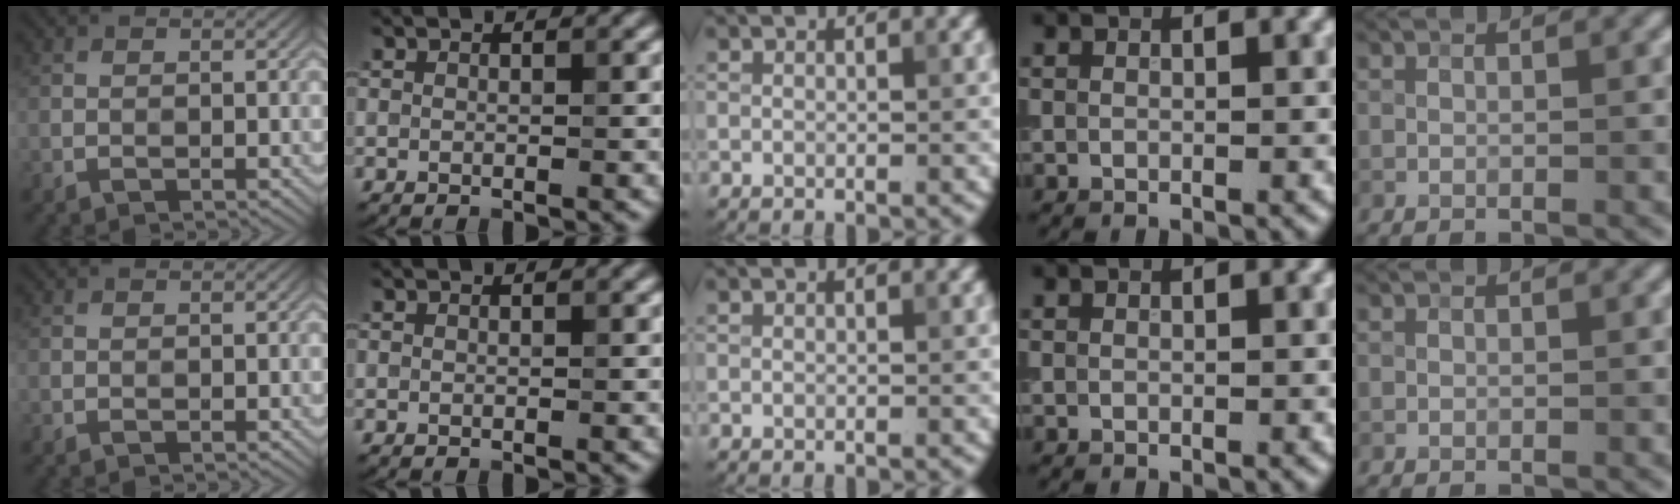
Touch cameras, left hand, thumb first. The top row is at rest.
{}